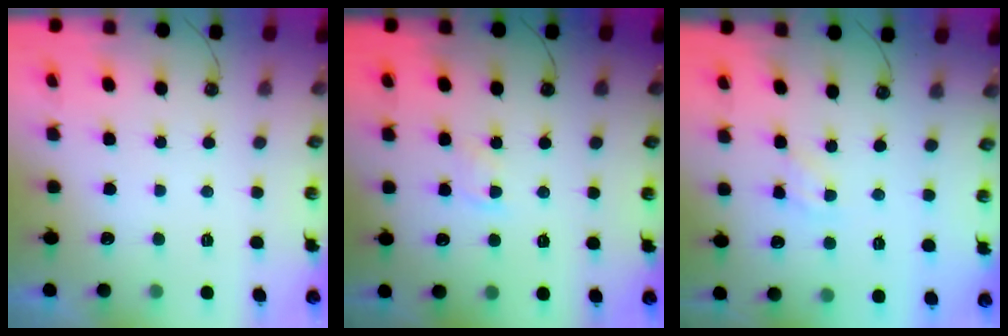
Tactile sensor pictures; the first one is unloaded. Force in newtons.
{"total": 3.9, "press": 3.8, "slide": 0.5}
{"total": 1.6, "press": 1.6, "slide": 0.2}